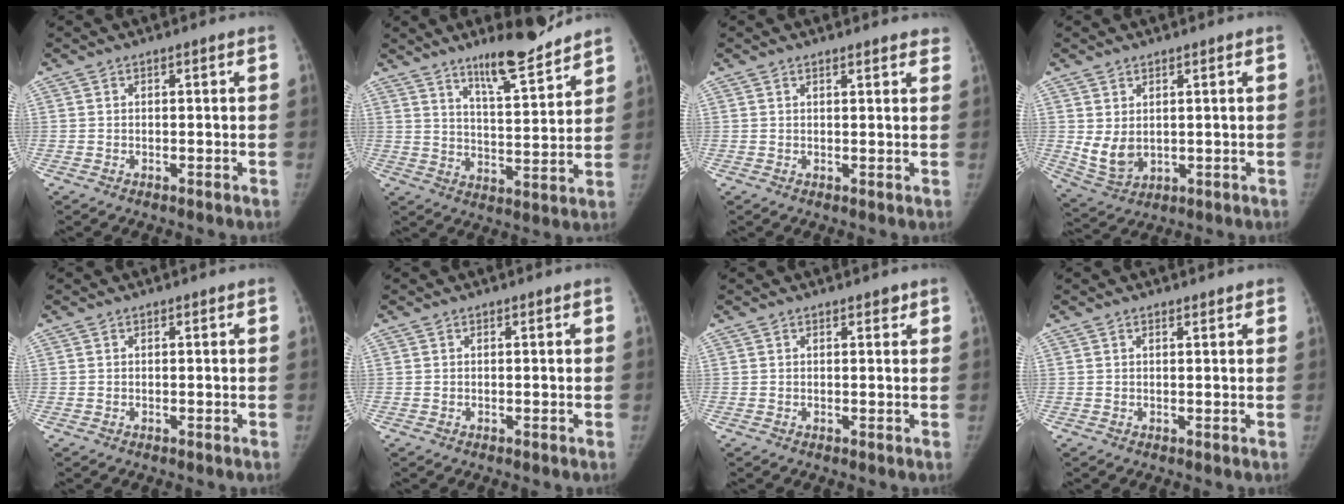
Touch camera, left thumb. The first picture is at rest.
{"total": 11.7, "force": [9.4, 2.0, 6.7], "torque": [-0.091, -0.070, 0.156]}
{"total": 3.8, "force": [3.5, 1.1, 1.2], "torque": [0.008, -0.009, 0.030]}
{"total": 5.9, "force": [1.1, 4.2, 4.0], "torque": [-0.068, -0.020, 0.039]}
{"total": 0.0}
{"total": 0.0}
{"total": 1.1, "force": [0.8, 0.6, 0.4], "torque": [0.000, -0.004, 0.008]}
{"total": 1.2, "force": [0.9, 0.5, 0.5], "torque": [-0.005, -0.003, 0.011]}